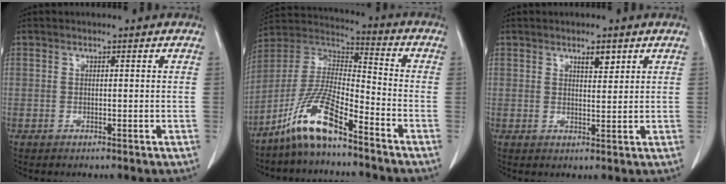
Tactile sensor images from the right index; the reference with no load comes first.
{"total": 12.1, "force": [-8.4, 1.7, 8.5], "torque": [-0.183, 0.003, -0.164]}
{"total": 2.4, "force": [1.6, 0.8, 1.7], "torque": [-0.027, -0.004, 0.027]}